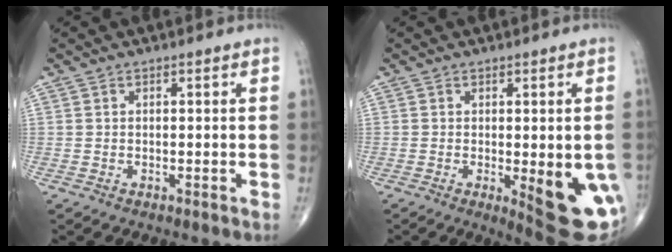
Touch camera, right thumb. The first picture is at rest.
{"total": 12.5, "force": [-3.0, 4.0, 11.5], "torque": [-0.118, -0.019, -0.024]}